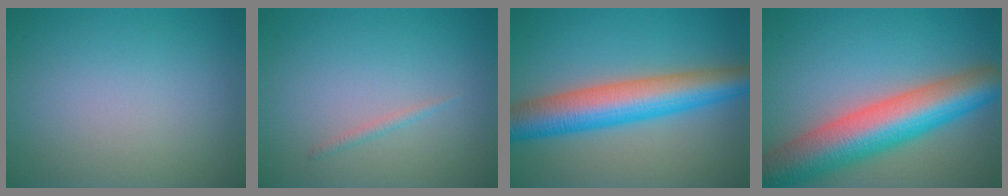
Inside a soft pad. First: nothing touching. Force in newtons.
{"total": 0.7, "press": 0.7, "slide": 0.1}
{"total": 8.6, "press": 8.6, "slide": 0.2}
{"total": 10.8, "press": 10.8, "slide": 0.5}